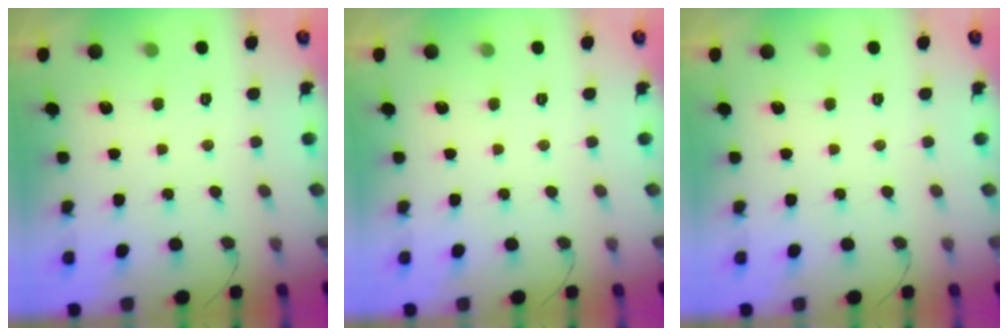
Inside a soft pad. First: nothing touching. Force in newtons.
{"total": 0.0}
{"total": 0.0}